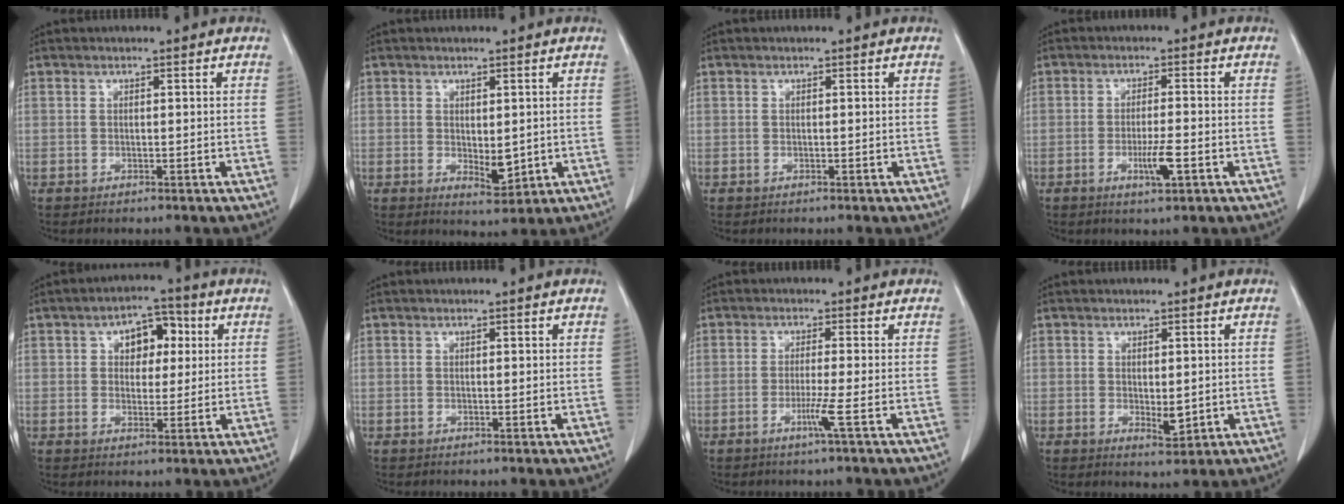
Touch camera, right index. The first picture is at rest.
{"total": 3.7, "force": [-0.1, 1.8, 3.2], "torque": [-0.047, -0.011, 0.009]}
{"total": 0.0}
{"total": 4.3, "force": [-1.6, 0.4, 3.9], "torque": [-0.073, -0.005, -0.027]}
{"total": 6.4, "force": [1.8, 4.0, 4.7], "torque": [-0.064, 0.022, 0.028]}
{"total": 0.6, "force": [0.3, 0.1, 0.5], "torque": [-0.008, 0.000, 0.005]}
{"total": 2.9, "force": [-1.2, -1.0, 2.5], "torque": [-0.052, -0.007, -0.024]}
{"total": 2.8, "force": [-0.2, 1.3, 2.5], "torque": [-0.037, -0.008, 0.005]}